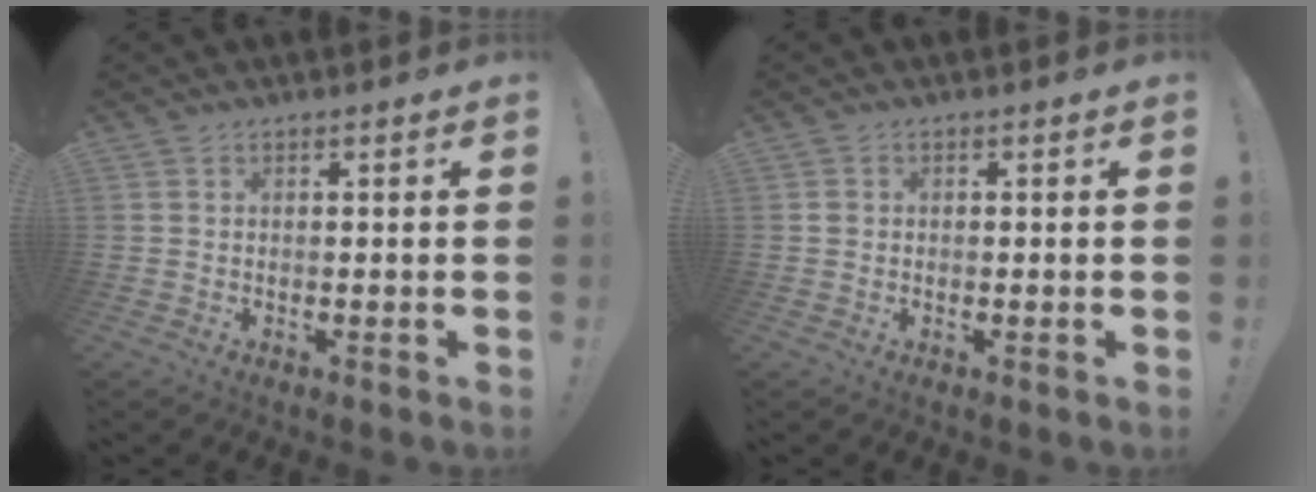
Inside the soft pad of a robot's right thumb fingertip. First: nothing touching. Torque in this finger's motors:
{"motor_torque": [-0.10, 0.06, 0.15, -0.17, 0.00]}